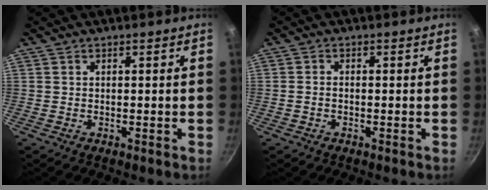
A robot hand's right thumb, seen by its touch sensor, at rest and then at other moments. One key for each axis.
{"total": 1.2, "fx": -0.5, "fy": 0.8, "fz": 0.8, "tx": -0.016, "ty": 0.010, "tz": -0.010}